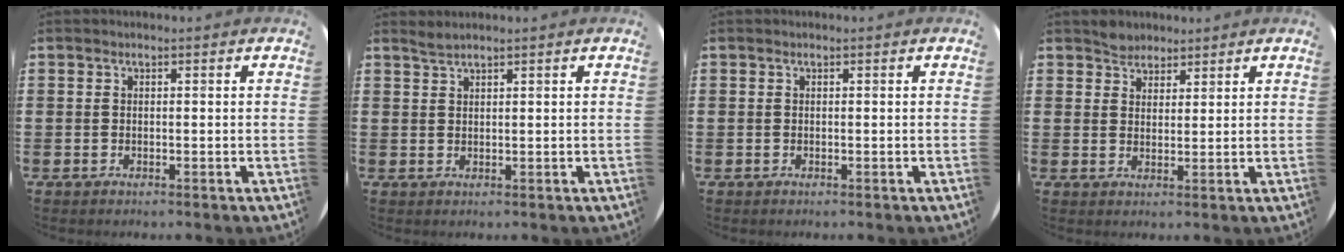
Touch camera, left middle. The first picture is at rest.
{"total": 1.2, "force": [1.2, -0.1, 0.3], "torque": [-0.006, 0.000, 0.022]}
{"total": 0.0}
{"total": 2.8, "force": [2.5, 1.2, -0.2], "torque": [0.006, 0.001, 0.048]}